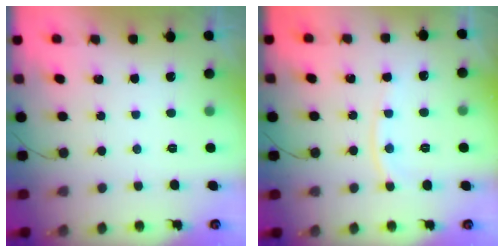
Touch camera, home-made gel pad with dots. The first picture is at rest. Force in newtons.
{"total": 6.7, "press": 6.7, "slide": 1.0}